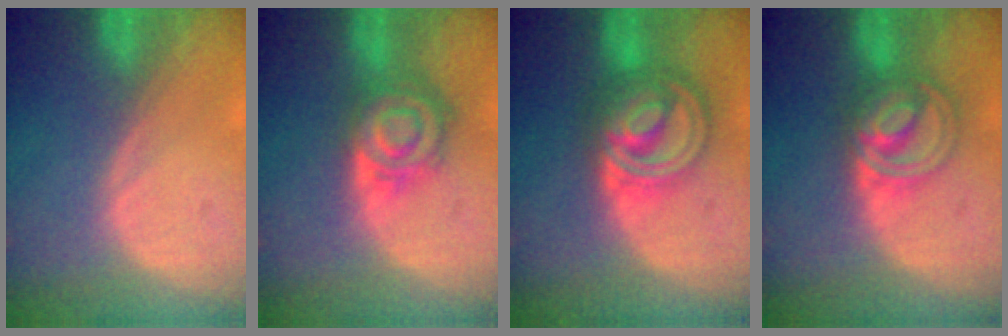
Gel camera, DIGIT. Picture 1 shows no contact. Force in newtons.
{"total": 8.0, "press": 7.1, "slide": 3.8}
{"total": 9.0, "press": 9.0, "slide": 0.7}
{"total": 6.8, "press": 6.8, "slide": 0.3}